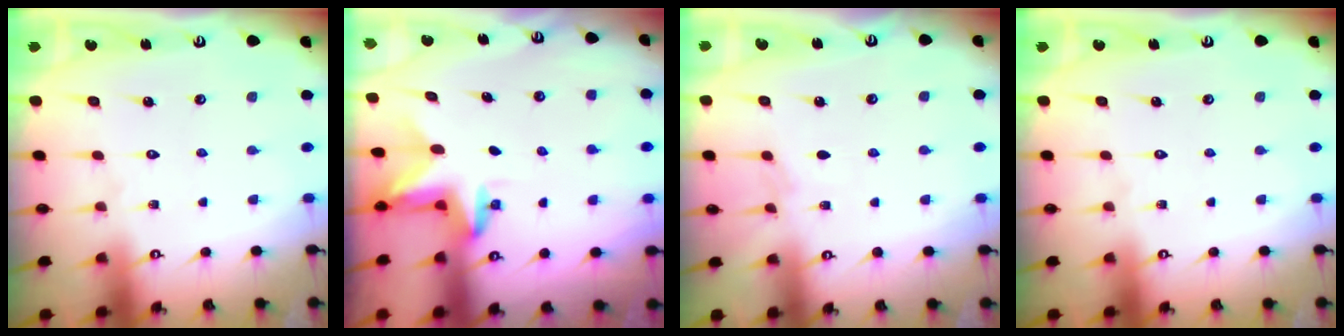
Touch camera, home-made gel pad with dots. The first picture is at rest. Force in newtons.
{"total": 3.4, "press": 3.4, "slide": 0.1}
{"total": 2.8, "press": 2.8, "slide": 0.5}
{"total": 0.0}